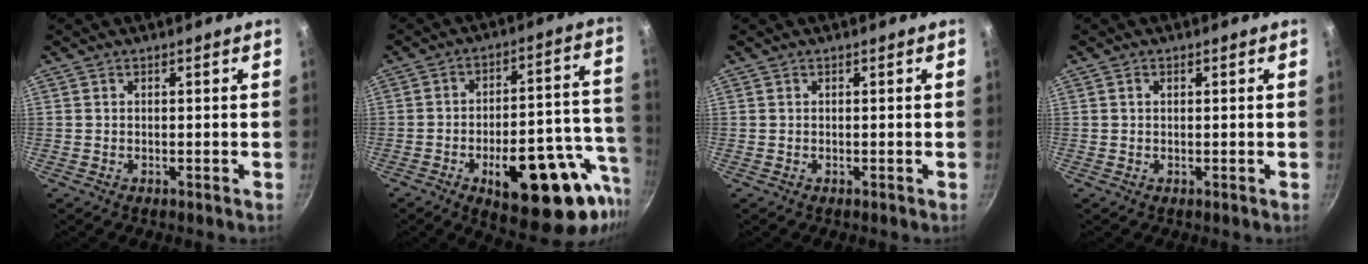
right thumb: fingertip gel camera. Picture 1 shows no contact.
{"total": 22.7, "force": [-10.3, 7.7, 18.7], "torque": [-0.201, 0.065, -0.133]}
{"total": 0.0}
{"total": 0.7, "force": [0.2, 0.5, 0.5], "torque": [-0.009, 0.000, 0.003]}